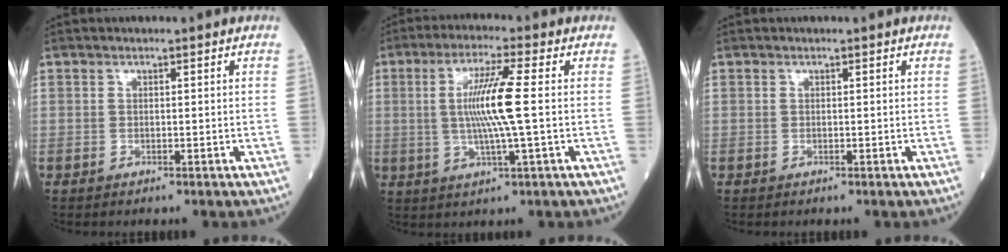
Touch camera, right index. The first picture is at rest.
{"total": 8.9, "force": [0.4, -0.7, 8.9], "torque": [-0.177, -0.002, 0.006]}
{"total": 0.0}